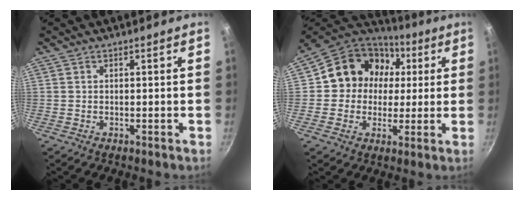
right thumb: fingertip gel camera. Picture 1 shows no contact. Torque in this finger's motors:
{"motor_torque": [-1.08, 1.30, 0.30, -0.15, 0.27]}